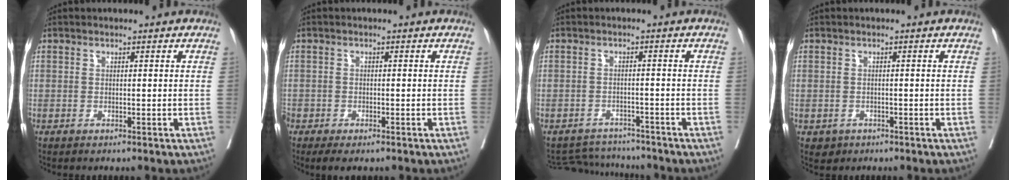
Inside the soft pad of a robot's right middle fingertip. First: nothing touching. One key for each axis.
{"total": 4.4, "fx": -3.1, "fy": 1.9, "fz": 2.4, "tx": -0.047, "ty": -0.013, "tz": -0.050}
{"total": 5.9, "fx": -5.8, "fy": 1.1, "fz": -0.5, "tx": 0.008, "ty": 0.009, "tz": -0.086}
{"total": 1.7, "fx": -0.9, "fy": 1.5, "fz": 0.3, "tx": -0.005, "ty": 0.003, "tz": -0.008}